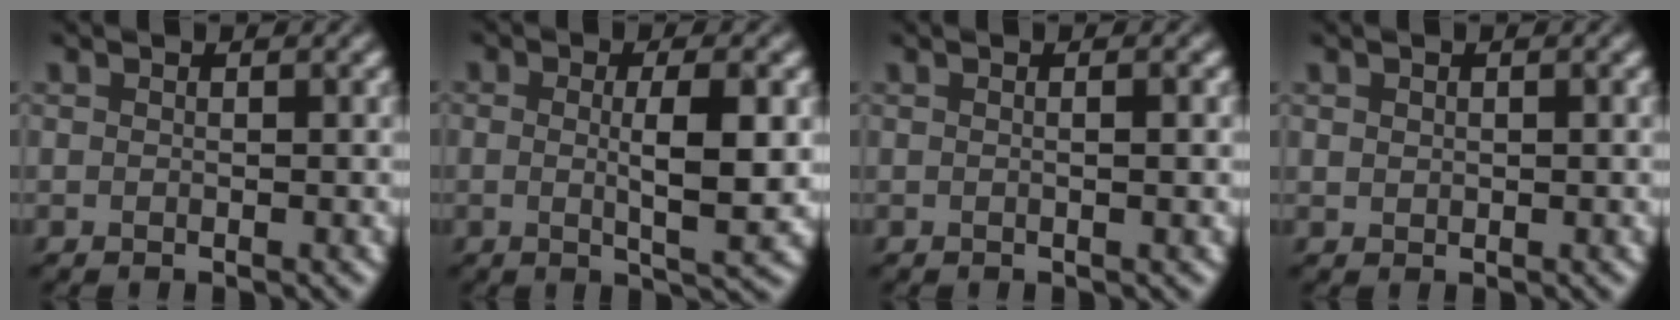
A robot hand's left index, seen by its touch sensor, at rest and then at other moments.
{"total": 5.0, "force": [0.1, 1.1, 4.8], "torque": [-0.082, -0.001, 0.001]}
{"total": 1.8, "force": [0.3, 0.6, 1.6], "torque": [-0.013, 0.000, -0.007]}
{"total": 0.6, "force": [0.3, 0.4, 0.4], "torque": [-0.008, 0.001, 0.007]}